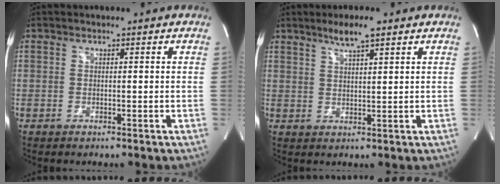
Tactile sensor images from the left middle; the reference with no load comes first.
{"total": 4.6, "force": [3.2, 0.3, 3.2], "torque": [-0.062, 0.004, 0.058]}